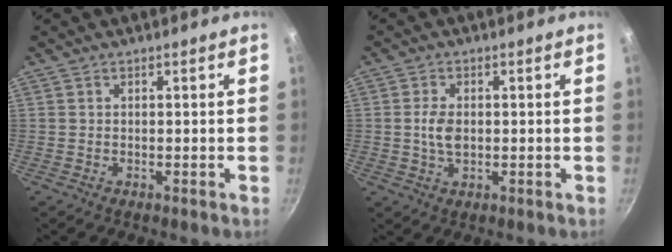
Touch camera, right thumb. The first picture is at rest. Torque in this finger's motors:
{"motor_torque": [0.24, 1.23, 0.91, 0.02, 0.19]}